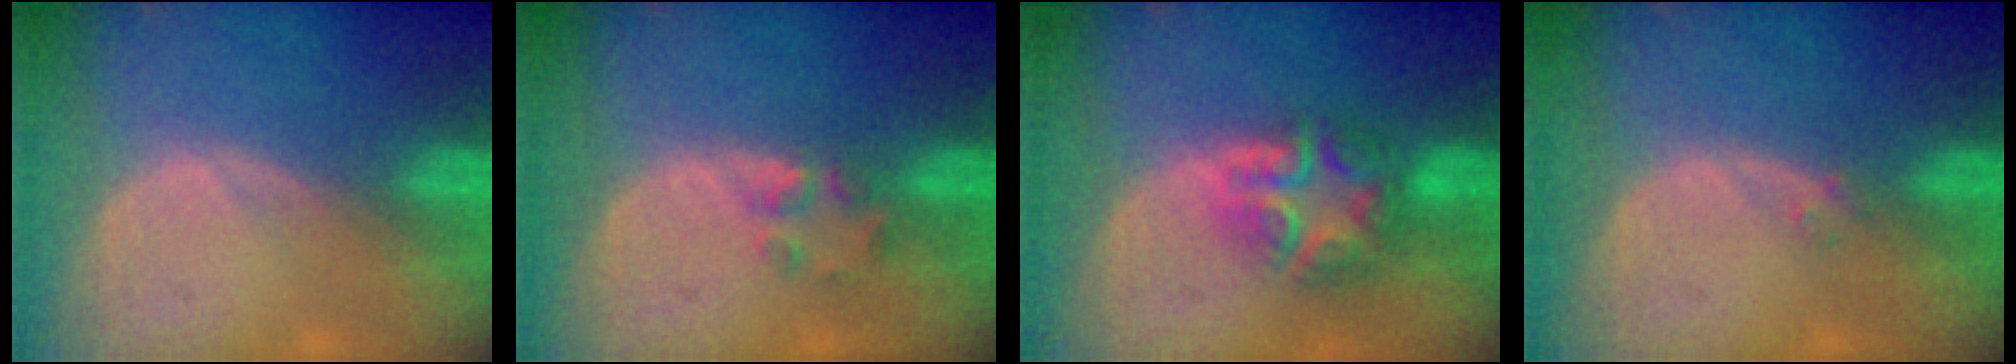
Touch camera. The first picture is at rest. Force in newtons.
{"total": 2.3, "press": 2.2, "slide": 0.8}
{"total": 7.9, "press": 6.7, "slide": 4.2}
{"total": 1.0, "press": 0.9, "slide": 0.4}